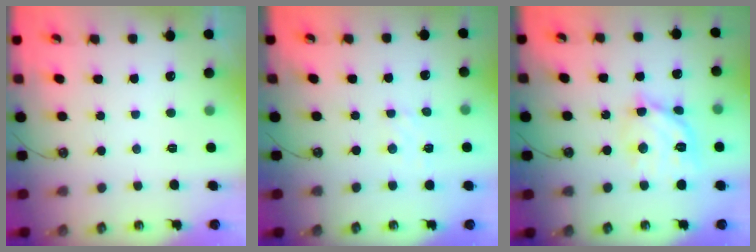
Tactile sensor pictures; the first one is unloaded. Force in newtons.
{"total": 3.4, "press": 3.4, "slide": 0.5}
{"total": 13.4, "press": 13.3, "slide": 1.0}